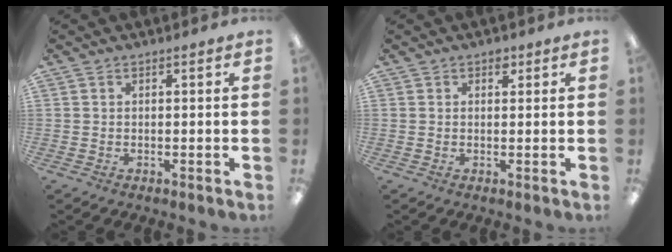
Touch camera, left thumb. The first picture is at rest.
{"total": 1.6, "force": [1.0, 0.9, 0.7], "torque": [0.000, -0.004, 0.015]}